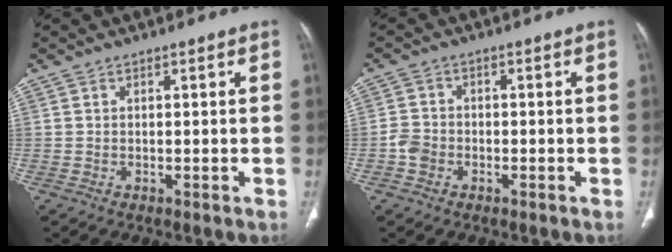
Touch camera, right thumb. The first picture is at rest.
{"total": 3.2, "force": [-1.3, 2.6, 1.3], "torque": [-0.019, 0.012, -0.029]}